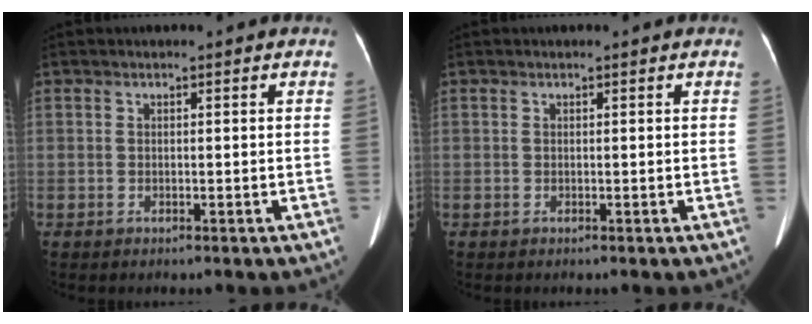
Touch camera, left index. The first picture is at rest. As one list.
[{"total": 0.0}]